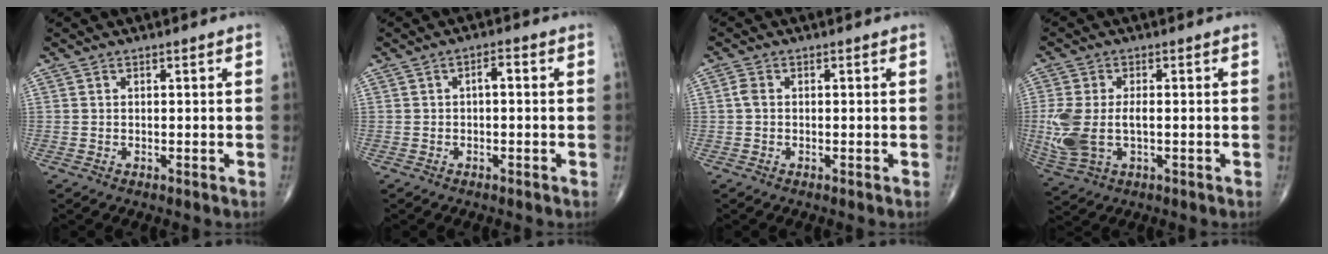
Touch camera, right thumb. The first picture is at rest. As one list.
[{"total": 1.9, "force": [0.0, 0.8, 1.7], "torque": [-0.021, 0.008, -0.005]}, {"total": 1.5, "force": [0.0, 1.0, 1.2], "torque": [-0.024, 0.003, -0.003]}, {"total": 10.4, "force": [-0.8, 5.9, 8.5], "torque": [-0.214, -0.001, -0.006]}]